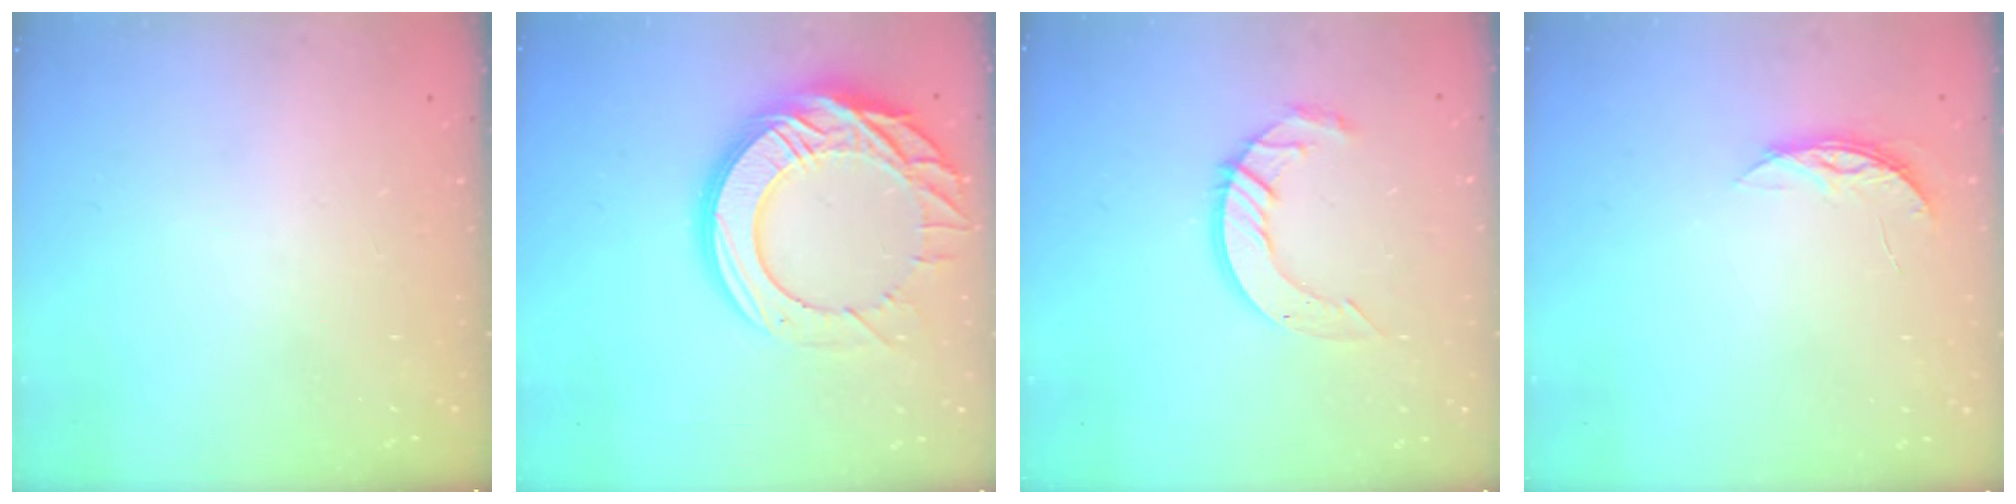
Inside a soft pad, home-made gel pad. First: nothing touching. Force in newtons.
{"total": 22.6, "press": 22.5, "slide": 2.2}
{"total": 9.8, "press": 9.8, "slide": 0.9}
{"total": 4.5, "press": 4.5, "slide": 0.4}